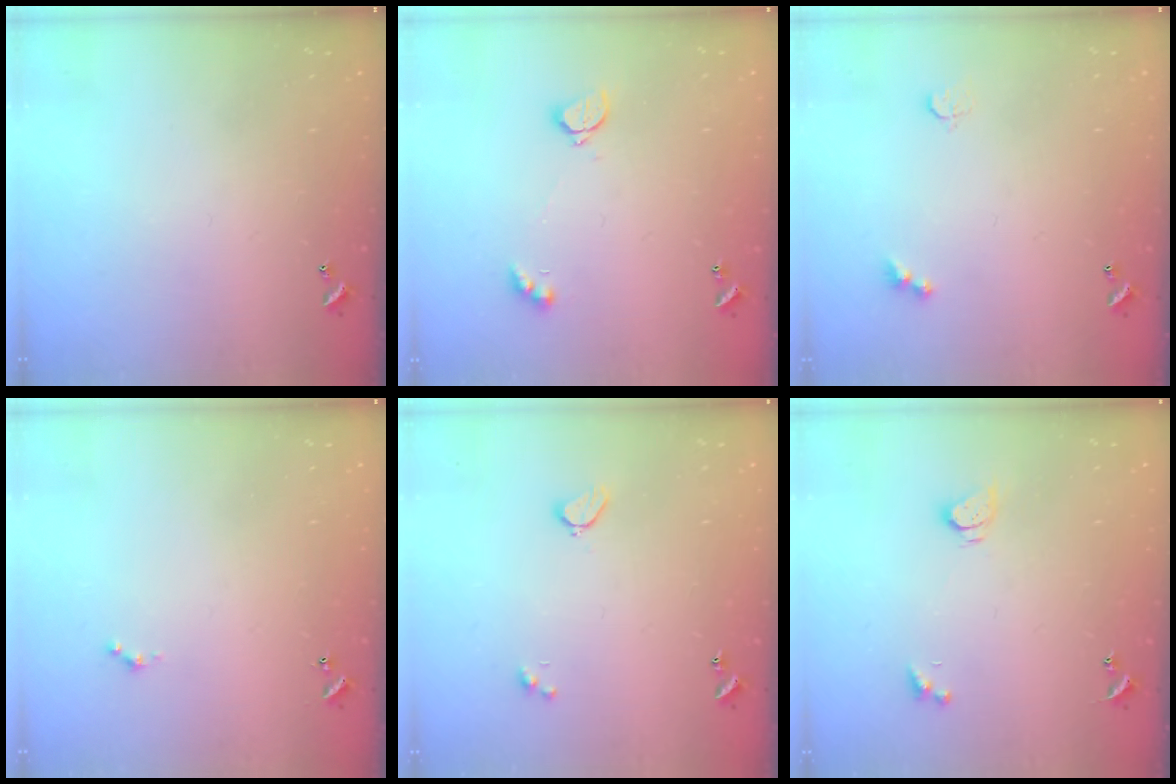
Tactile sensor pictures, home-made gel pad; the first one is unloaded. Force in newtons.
{"total": 2.4, "press": 2.3, "slide": 0.8}
{"total": 2.9, "press": 2.8, "slide": 0.7}
{"total": 0.0}
{"total": 2.0, "press": 1.9, "slide": 0.6}
{"total": 2.7, "press": 2.7, "slide": 0.3}